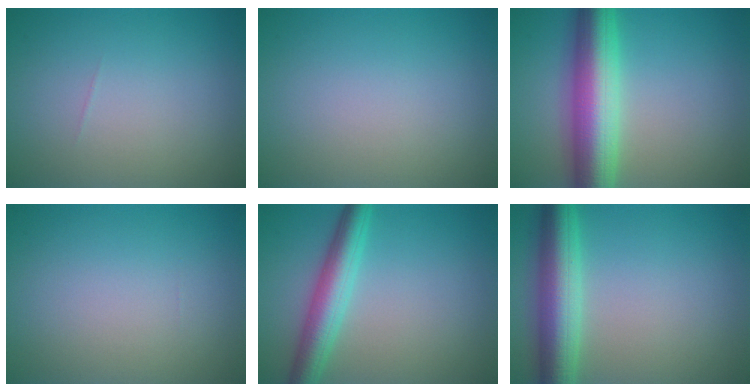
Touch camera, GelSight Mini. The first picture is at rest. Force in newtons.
{"total": 0.0}
{"total": 9.0, "press": 9.0, "slide": 0.2}
{"total": 0.0}
{"total": 4.7, "press": 4.7, "slide": 0.1}
{"total": 6.6, "press": 6.6, "slide": 0.4}